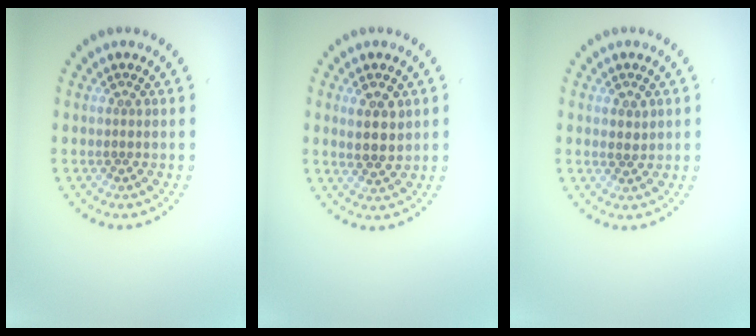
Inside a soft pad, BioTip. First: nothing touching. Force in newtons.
{"total": 2.9, "press": 2.7, "slide": 0.9}
{"total": 0.7, "press": 0.7, "slide": 0.2}